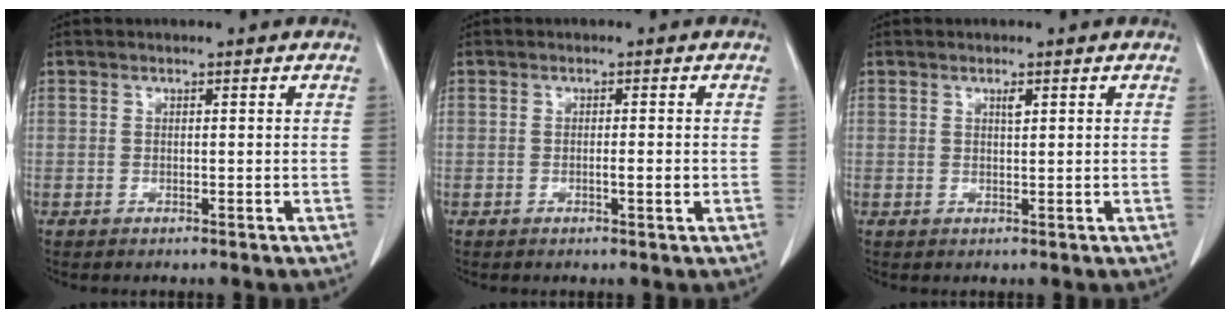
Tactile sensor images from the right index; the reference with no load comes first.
{"total": 1.7, "force": [-0.3, 0.2, 1.7], "torque": [-0.029, -0.002, -0.005]}
{"total": 1.0, "force": [0.5, 0.2, 0.8], "torque": [-0.017, -0.002, 0.009]}